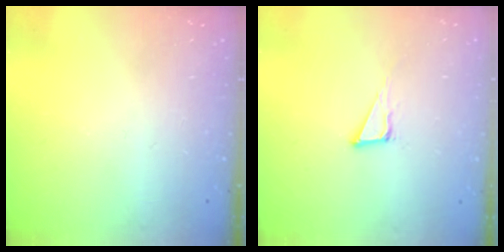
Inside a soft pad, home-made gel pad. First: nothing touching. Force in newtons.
{"total": 3.8, "press": 3.7, "slide": 0.2}